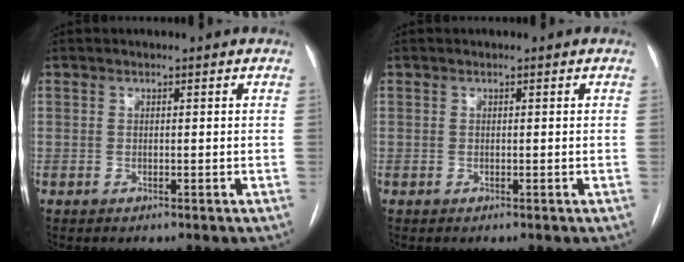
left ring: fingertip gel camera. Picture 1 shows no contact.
{"total": 0.0}